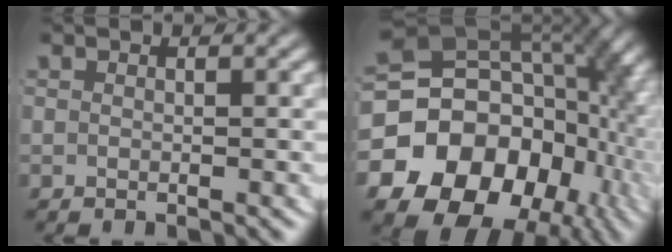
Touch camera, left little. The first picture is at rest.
{"total": 22.5, "force": [-3.0, 17.8, 13.4], "torque": [-0.266, -0.061, -0.040]}